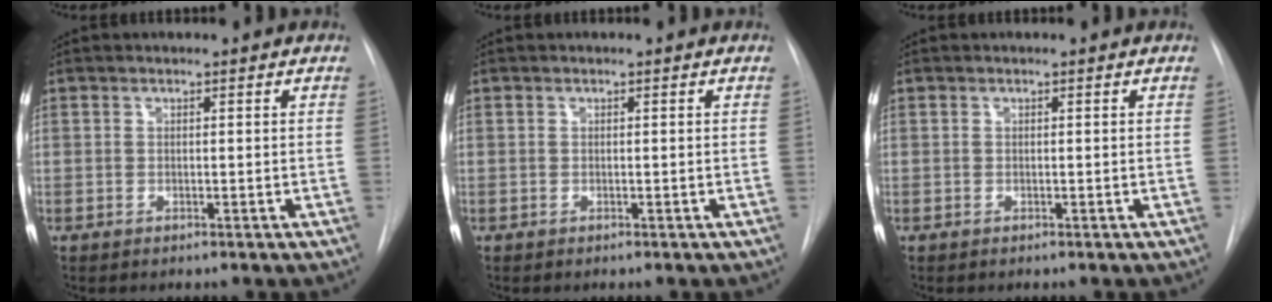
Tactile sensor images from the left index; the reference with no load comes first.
{"total": 0.0}
{"total": 0.0}